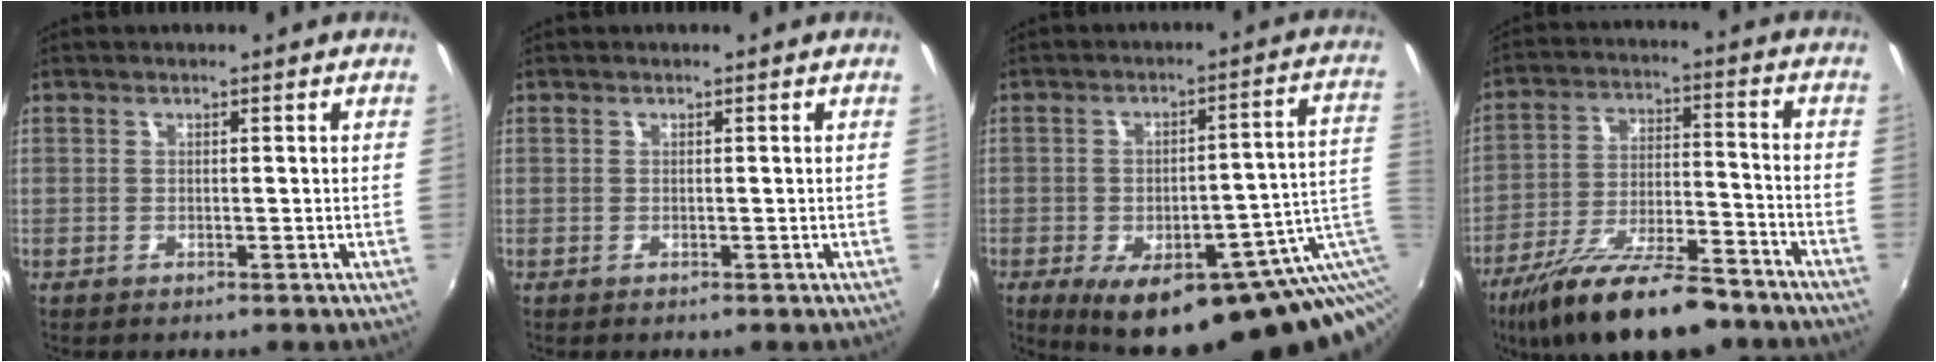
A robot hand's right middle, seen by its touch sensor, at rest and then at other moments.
{"total": 0.0}
{"total": 23.0, "force": [-8.6, 8.0, 19.8], "torque": [-0.258, -0.024, -0.096]}
{"total": 19.1, "force": [-14.7, 5.4, 11.0], "torque": [-0.210, -0.030, -0.237]}